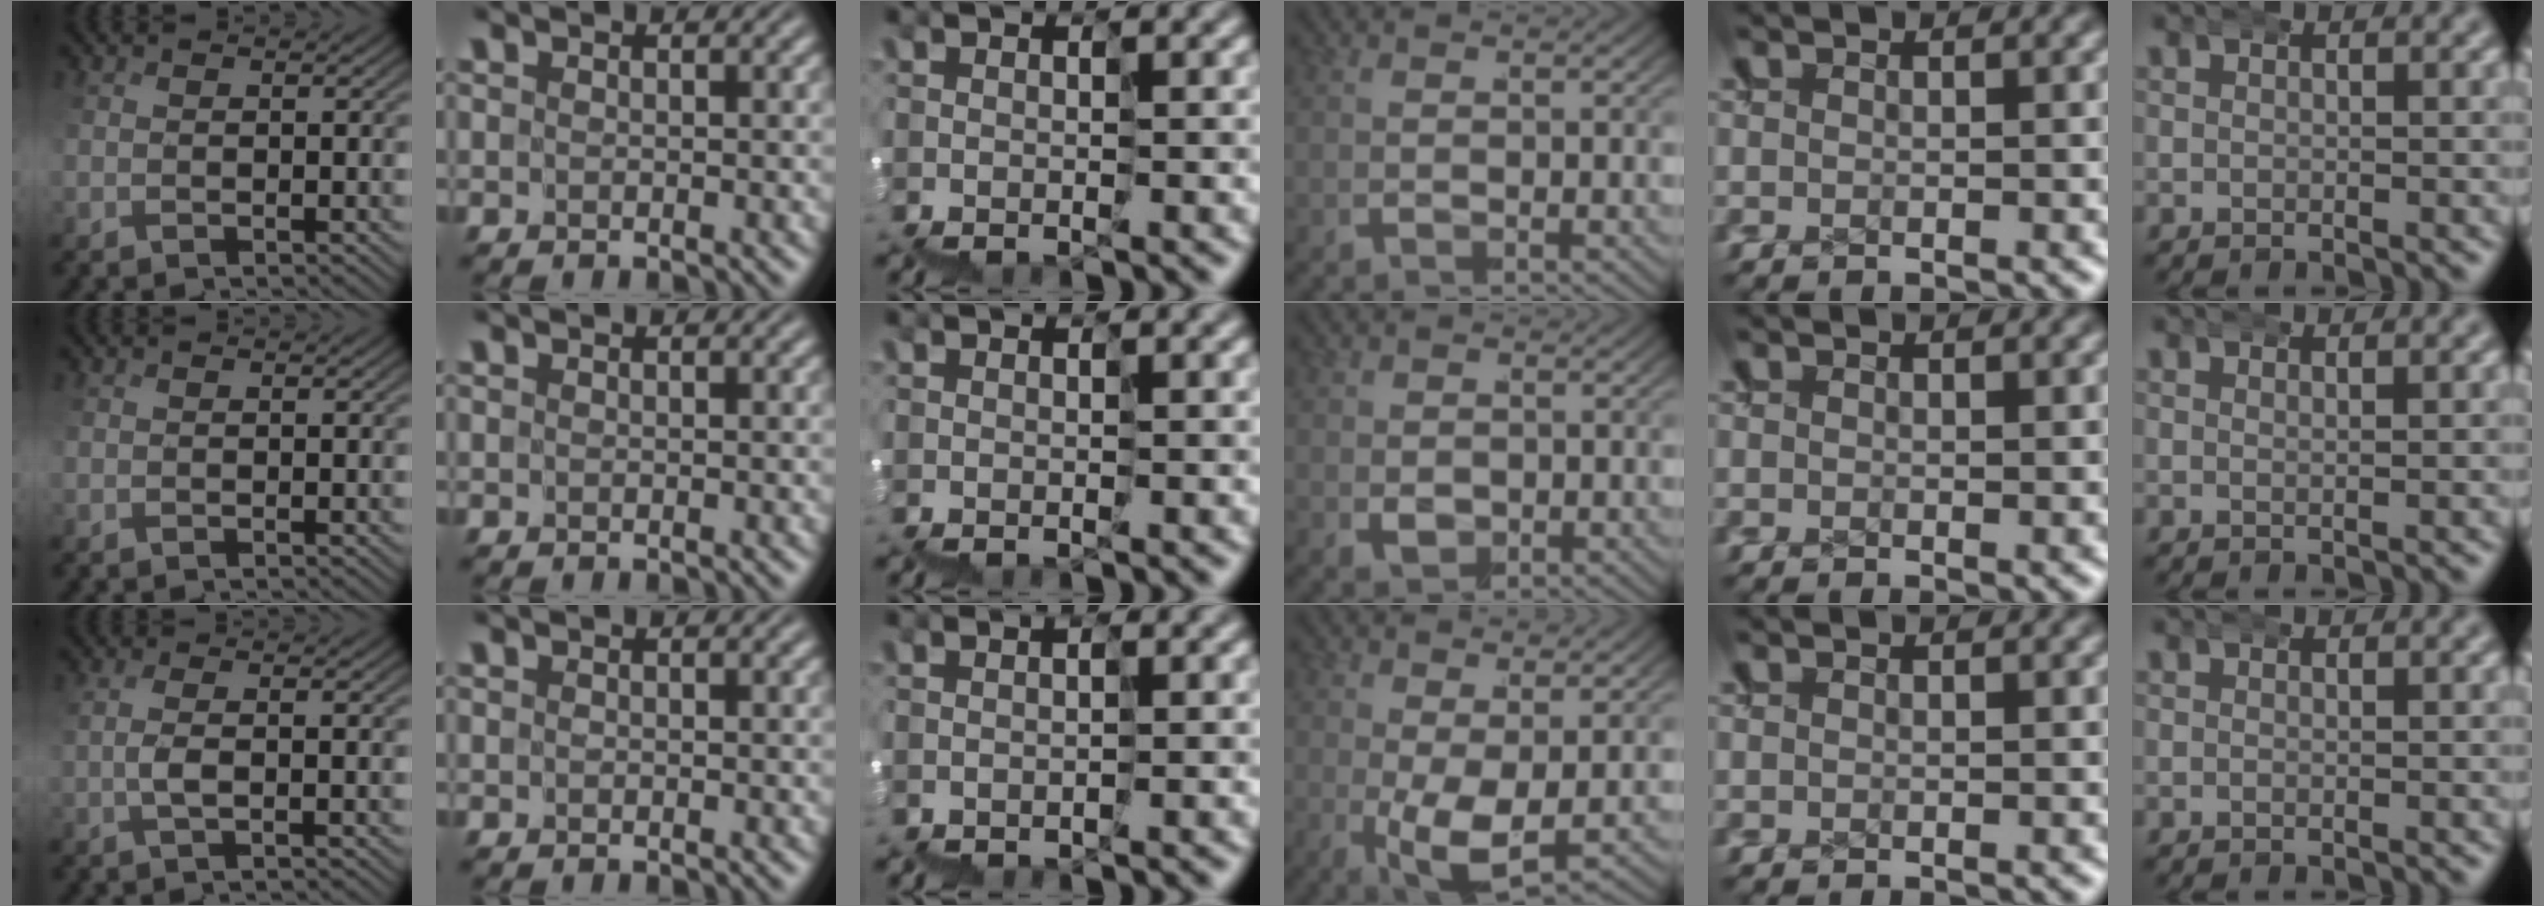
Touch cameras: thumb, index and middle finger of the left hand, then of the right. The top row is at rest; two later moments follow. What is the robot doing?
{"motion": "wrap", "object": "ethernet cable"}